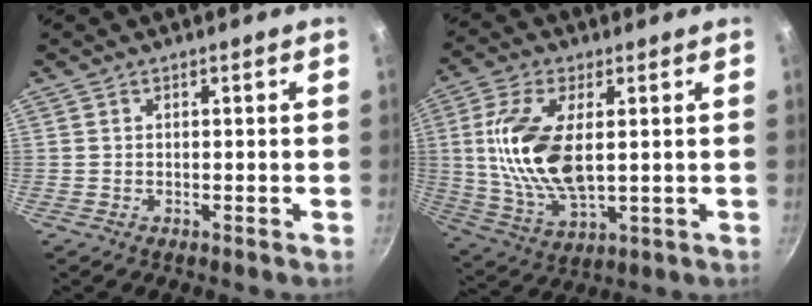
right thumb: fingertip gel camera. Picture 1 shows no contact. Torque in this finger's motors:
{"motor_torque": [0.34, 0.55, 1.60, 0.48, 0.49]}